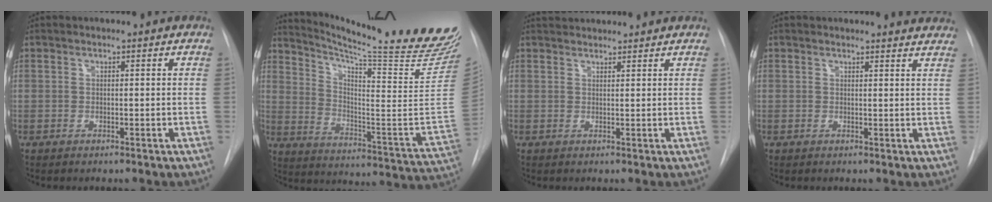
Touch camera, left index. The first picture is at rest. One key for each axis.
{"total": 26.7, "fx": 22.9, "fy": -0.5, "fz": 13.8, "tx": -0.219, "ty": -0.118, "tz": 0.312}
{"total": 4.9, "fx": 4.8, "fy": 0.2, "fz": 0.9, "tx": -0.015, "ty": 0.031, "tz": 0.064}
{"total": 6.3, "fx": 6.2, "fy": 0.5, "fz": 1.0, "tx": -0.001, "ty": -0.015, "tz": 0.042}